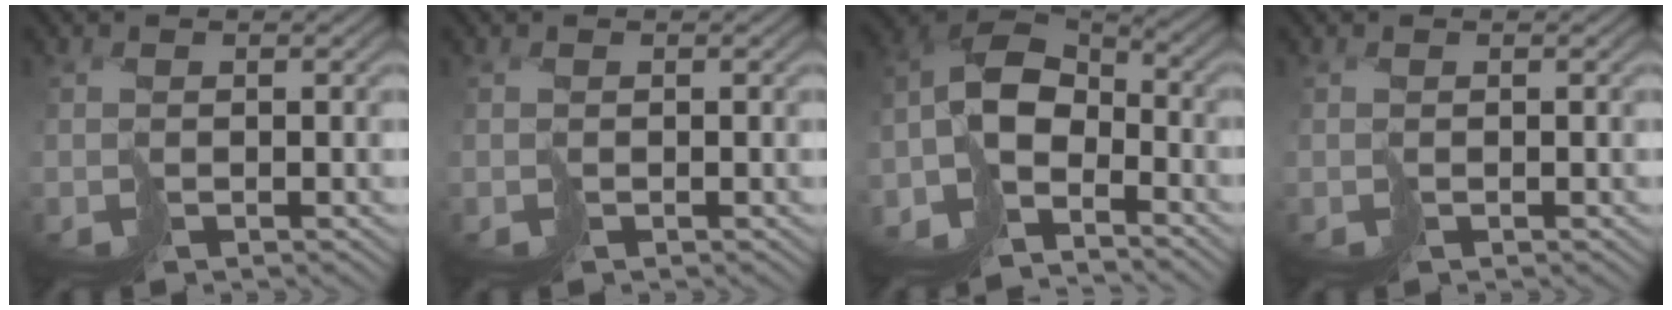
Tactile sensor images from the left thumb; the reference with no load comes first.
{"total": 0.0}
{"total": 10.0, "force": [-6.6, 5.3, 5.3], "torque": [-0.104, -0.011, -0.131]}
{"total": 0.0}